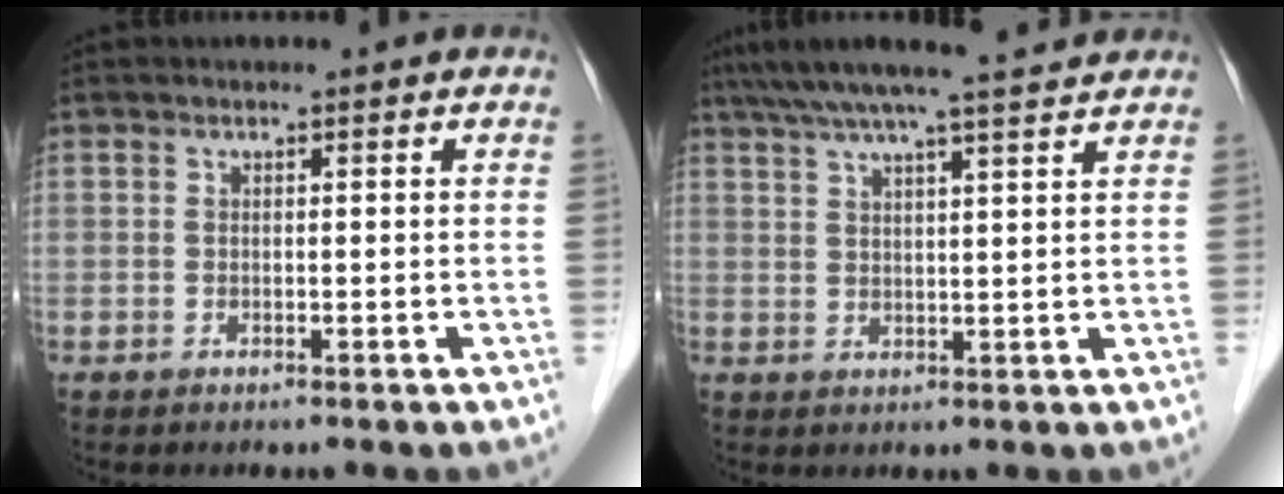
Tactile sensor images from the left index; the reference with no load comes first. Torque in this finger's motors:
{"motor_torque": [0.69, -0.76, 0.34, 0.10]}